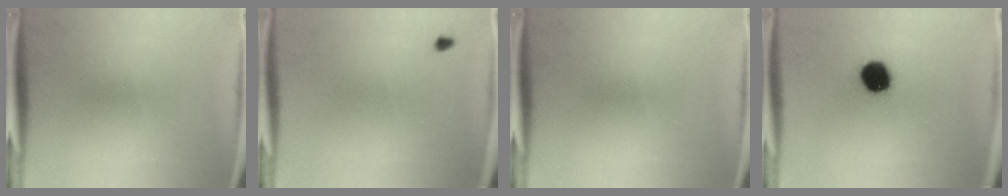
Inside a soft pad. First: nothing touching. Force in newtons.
{"total": 0.7}
{"total": 0.0}
{"total": 10.4}